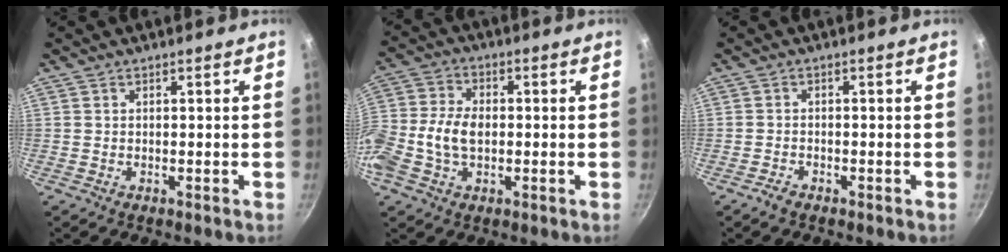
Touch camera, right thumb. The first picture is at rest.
{"total": 10.5, "force": [-1.6, 6.8, 7.9], "torque": [-0.160, 0.024, -0.043]}
{"total": 1.7, "force": [-1.4, 0.7, 0.7], "torque": [-0.019, 0.014, -0.027]}